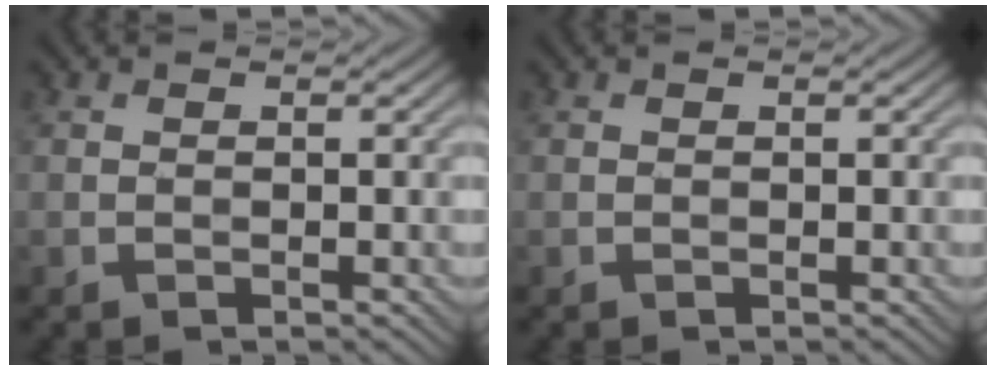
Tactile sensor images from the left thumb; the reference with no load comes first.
{"total": 0.0}